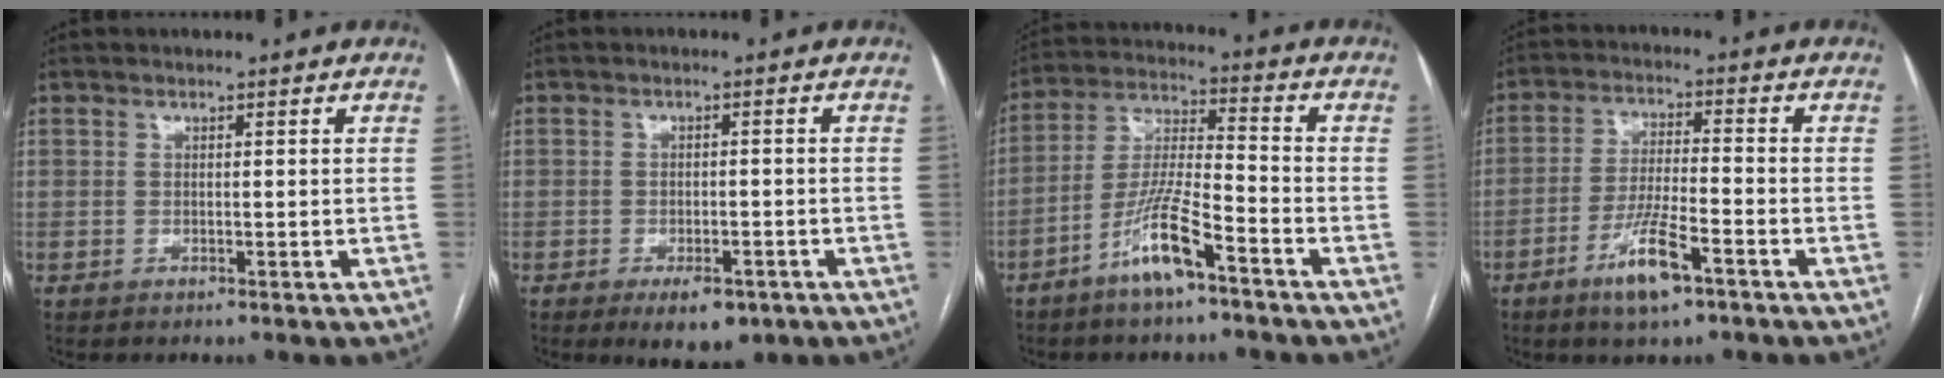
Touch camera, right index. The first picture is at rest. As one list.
[{"total": 5.5, "force": [-3.3, 2.6, 3.6], "torque": [-0.045, -0.001, -0.040]}, {"total": 10.0, "force": [-6.0, 1.3, 7.8], "torque": [-0.160, -0.003, -0.116]}, {"total": 8.4, "force": [-4.8, 1.3, 6.7], "torque": [-0.130, -0.008, -0.085]}]